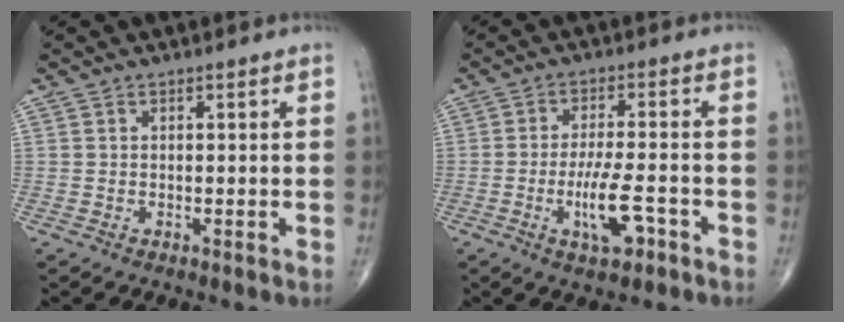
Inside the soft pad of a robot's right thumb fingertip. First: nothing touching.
{"total": 7.8, "force": [-3.1, 2.2, 6.8], "torque": [-0.122, 0.010, -0.051]}